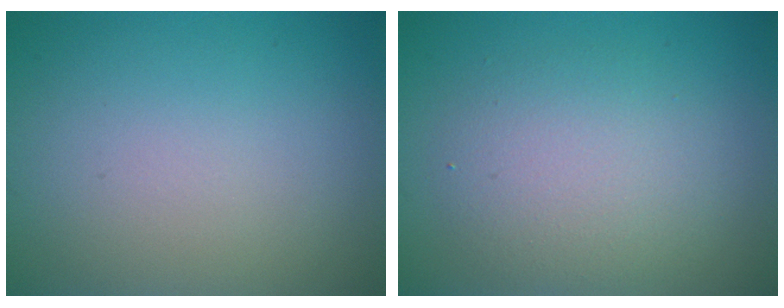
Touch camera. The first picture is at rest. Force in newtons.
{"total": 4.0, "press": 4.0, "slide": 0.2}